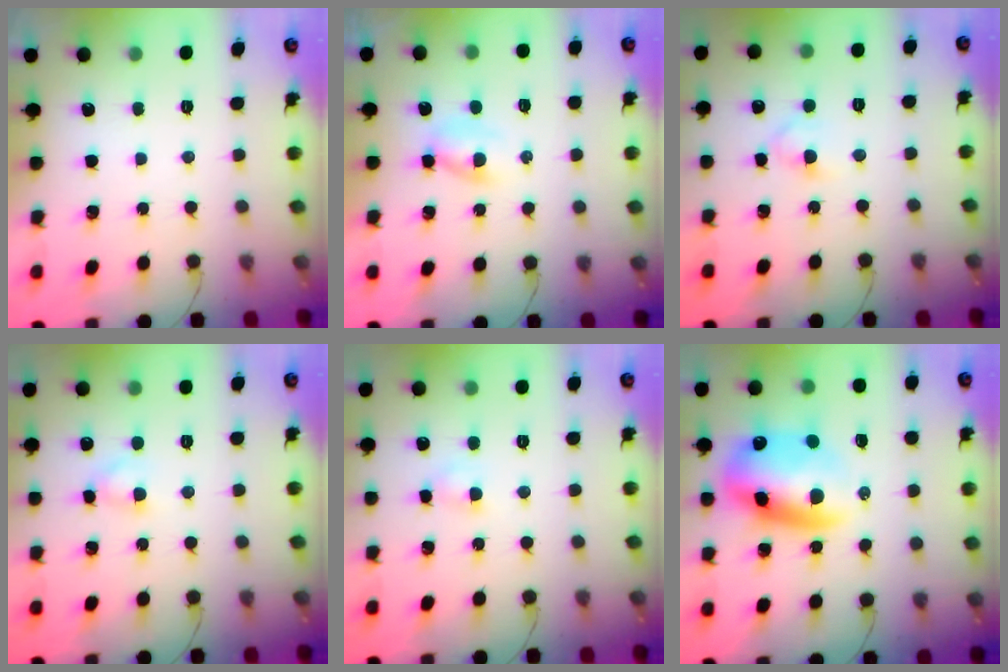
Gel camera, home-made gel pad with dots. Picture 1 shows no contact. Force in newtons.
{"total": 2.0, "press": 1.8, "slide": 0.9}
{"total": 2.4, "press": 2.1, "slide": 1.1}
{"total": 2.6, "press": 2.3, "slide": 1.2}
{"total": 2.4, "press": 2.3, "slide": 0.9}
{"total": 13.0, "press": 12.7, "slide": 3.0}